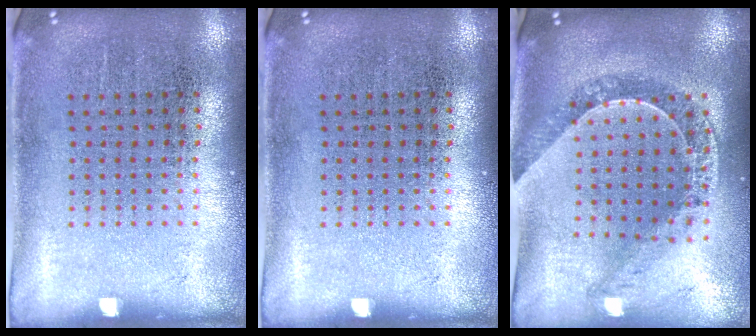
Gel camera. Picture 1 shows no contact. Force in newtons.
{"total": 0.0}
{"total": 1.2, "press": 1.2, "slide": 0.2}